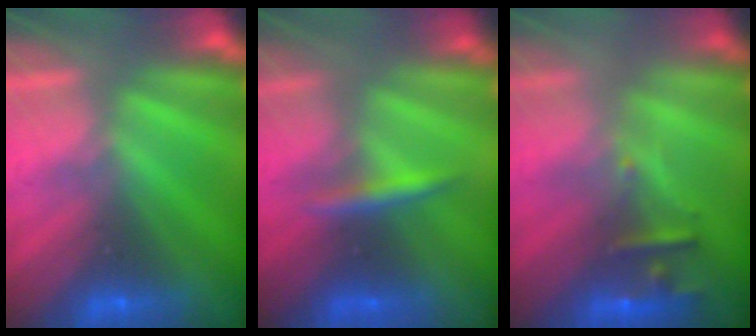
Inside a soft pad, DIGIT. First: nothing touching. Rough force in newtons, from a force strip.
{"total": 2.4}
{"total": 2.4}